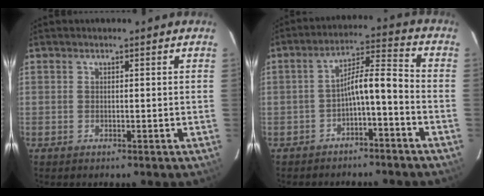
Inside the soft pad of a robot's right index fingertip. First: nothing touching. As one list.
[{"total": 7.1, "force": [-2.7, 1.2, 6.5], "torque": [-0.106, 0.033, -0.044]}]